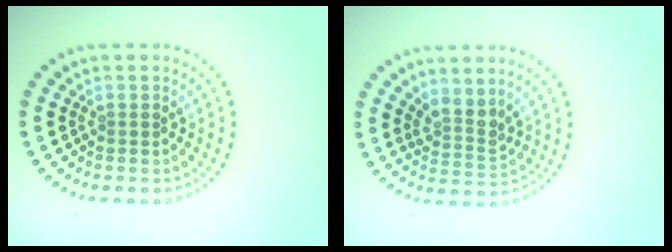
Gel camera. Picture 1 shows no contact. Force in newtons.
{"total": 2.6, "press": 1.9, "slide": 1.7}